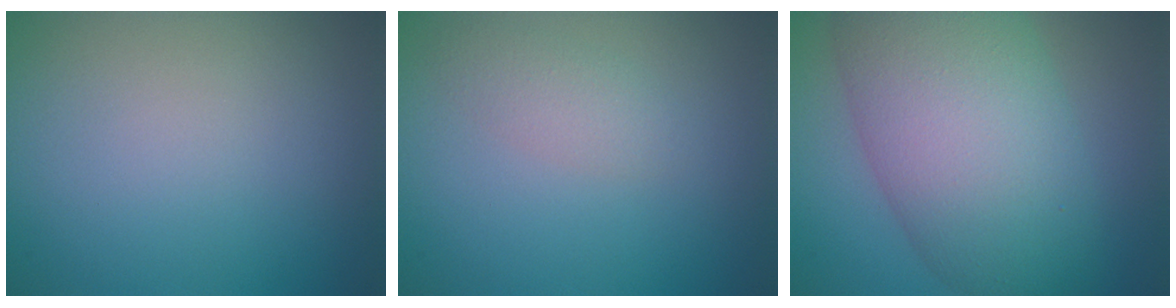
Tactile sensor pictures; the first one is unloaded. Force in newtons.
{"total": 1.6, "press": 1.6, "slide": 0.1}
{"total": 11.8, "press": 11.8, "slide": 0.4}